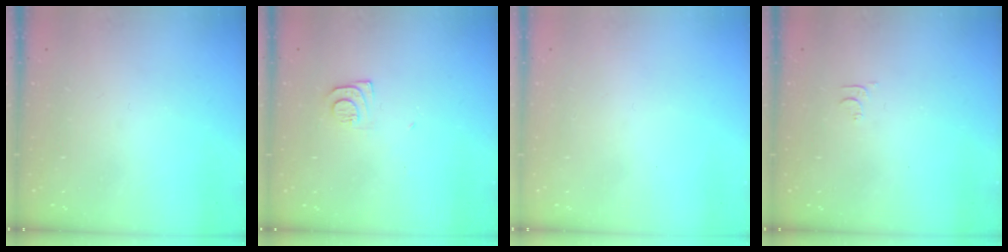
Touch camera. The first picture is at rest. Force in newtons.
{"total": 7.3, "press": 7.2, "slide": 0.8}
{"total": 1.6, "press": 1.6, "slide": 0.1}
{"total": 4.6, "press": 4.6, "slide": 0.6}